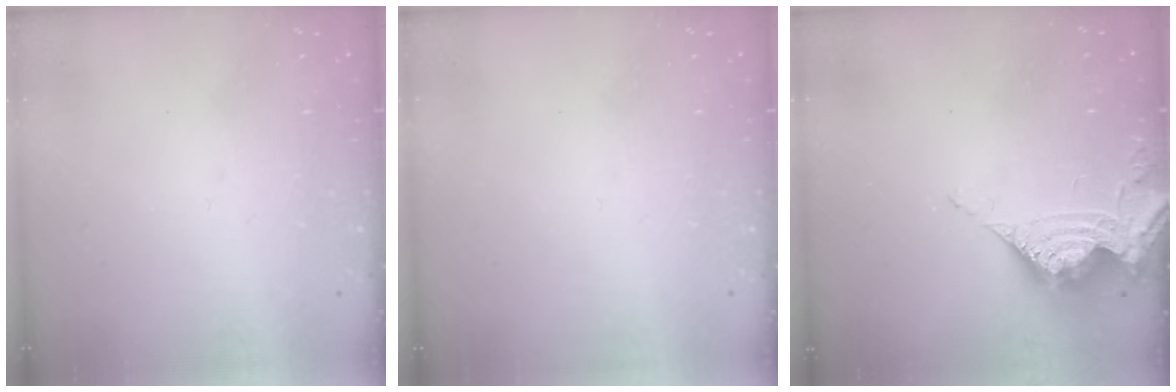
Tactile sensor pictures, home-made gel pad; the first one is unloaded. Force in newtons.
{"total": 0.0}
{"total": 11.1, "press": 11.0, "slide": 1.2}